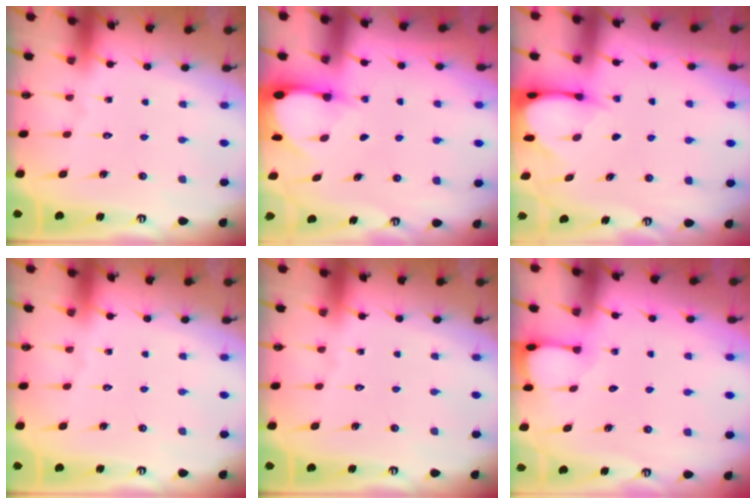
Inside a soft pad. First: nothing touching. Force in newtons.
{"total": 2.9, "press": 2.9, "slide": 0.3}
{"total": 3.5, "press": 3.4, "slide": 0.3}
{"total": 0.0}
{"total": 0.0}
{"total": 1.9, "press": 1.9, "slide": 0.2}